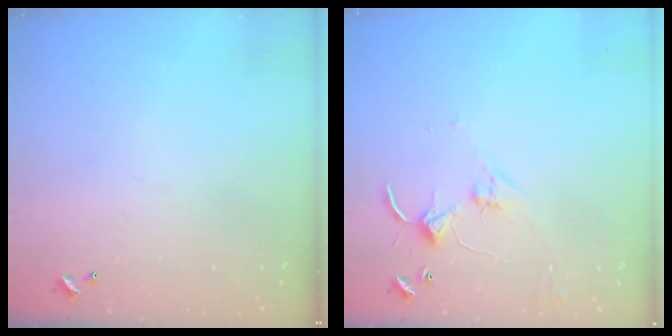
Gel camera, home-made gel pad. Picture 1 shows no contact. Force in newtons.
{"total": 2.8, "press": 2.8, "slide": 0.4}